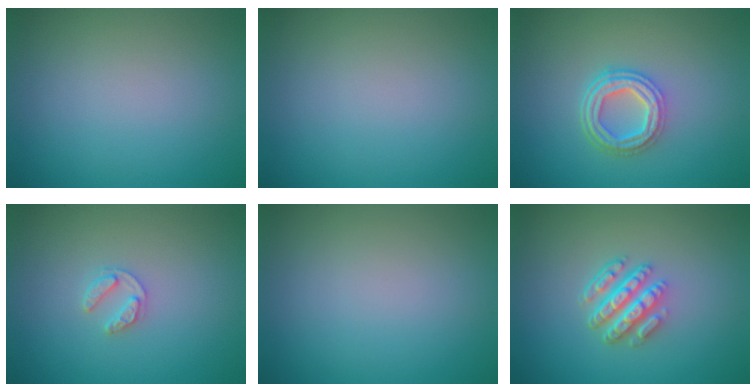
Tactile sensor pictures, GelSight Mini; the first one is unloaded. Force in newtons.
{"total": 0.0}
{"total": 4.3, "press": 3.3, "slide": 2.6}
{"total": 1.6, "press": 1.6, "slide": 0.3}
{"total": 0.0}
{"total": 4.7, "press": 3.5, "slide": 3.1}